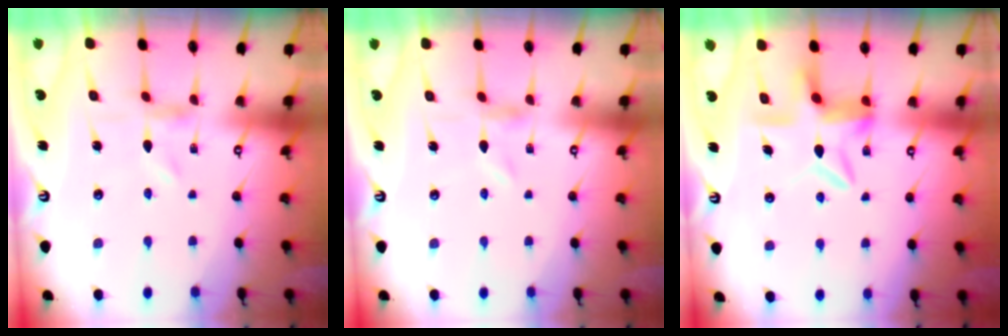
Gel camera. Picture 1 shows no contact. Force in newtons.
{"total": 0.0}
{"total": 8.7, "press": 8.6, "slide": 0.8}